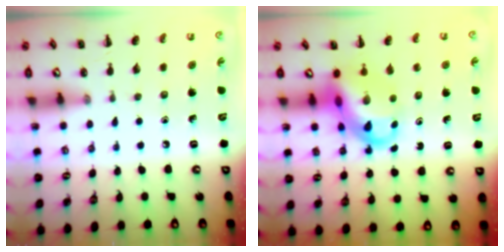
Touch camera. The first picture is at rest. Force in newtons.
{"total": 11.3, "press": 10.8, "slide": 3.1}